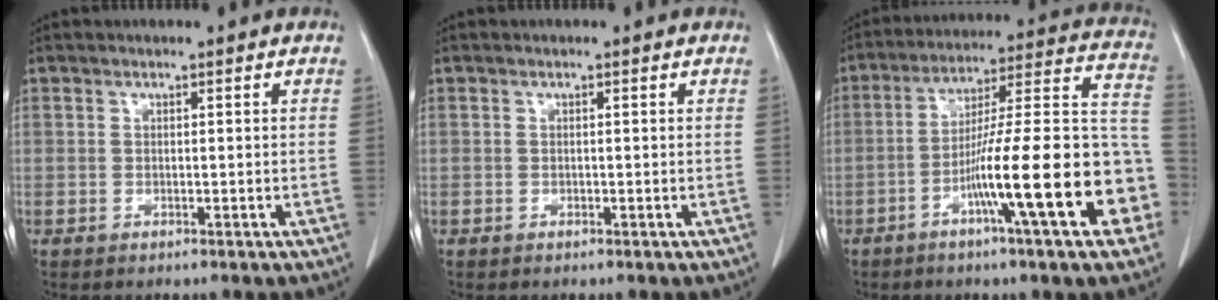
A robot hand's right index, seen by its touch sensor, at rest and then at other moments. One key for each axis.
{"total": 0.0}
{"total": 21.6, "fx": -7.5, "fy": 1.4, "fz": 20.2, "tx": -0.240, "ty": 0.017, "tz": -0.116}